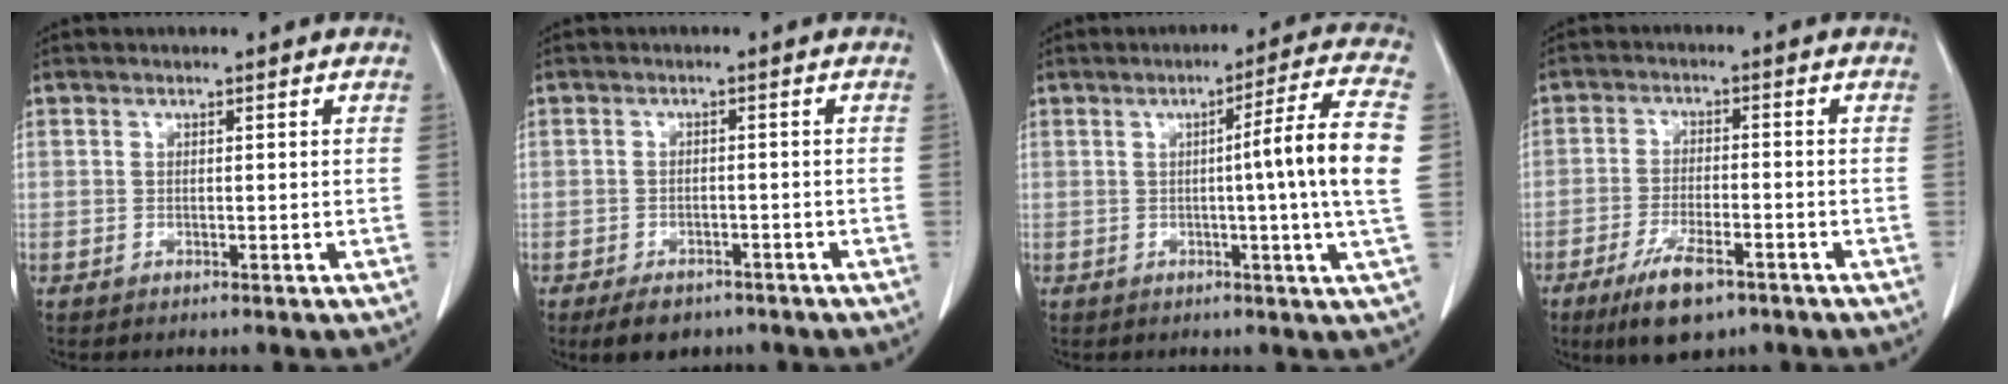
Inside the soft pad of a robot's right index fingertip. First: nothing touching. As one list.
[{"total": 5.3, "force": [-3.9, 2.9, 2.0], "torque": [-0.027, 0.000, -0.054]}, {"total": 10.8, "force": [0.0, -2.1, 10.5], "torque": [-0.146, -0.003, -0.002]}, {"total": 8.2, "force": [-5.2, 2.3, 5.9], "torque": [-0.112, -0.012, -0.084]}]